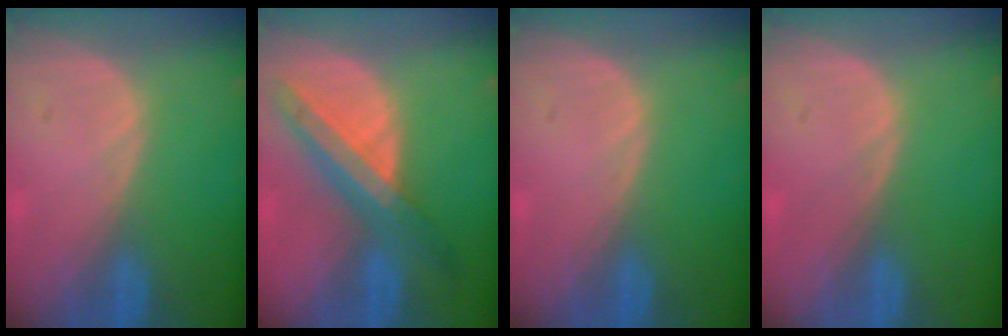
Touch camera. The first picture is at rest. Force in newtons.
{"total": 8.2, "press": 7.3, "slide": 3.7}
{"total": 0.0}
{"total": 0.0}